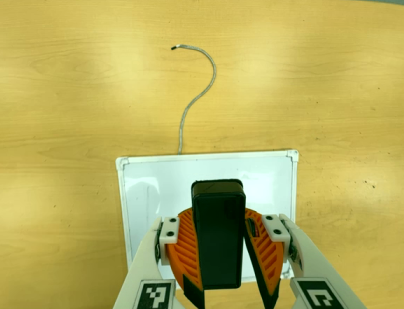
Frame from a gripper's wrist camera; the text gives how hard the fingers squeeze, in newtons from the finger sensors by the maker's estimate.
{"total": 9.5, "left": 9.4, "right": 9.7}